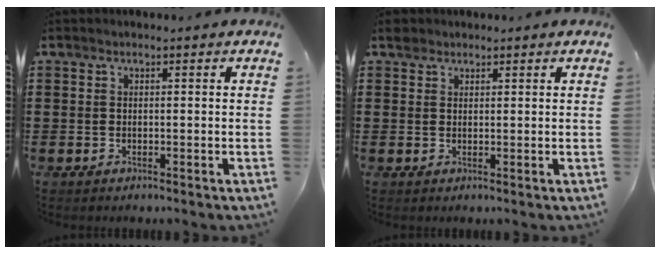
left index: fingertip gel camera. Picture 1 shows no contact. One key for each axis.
{"total": 1.6, "fx": 1.3, "fy": 1.0, "fz": 0.3, "tx": -0.010, "ty": 0.005, "tz": 0.025}